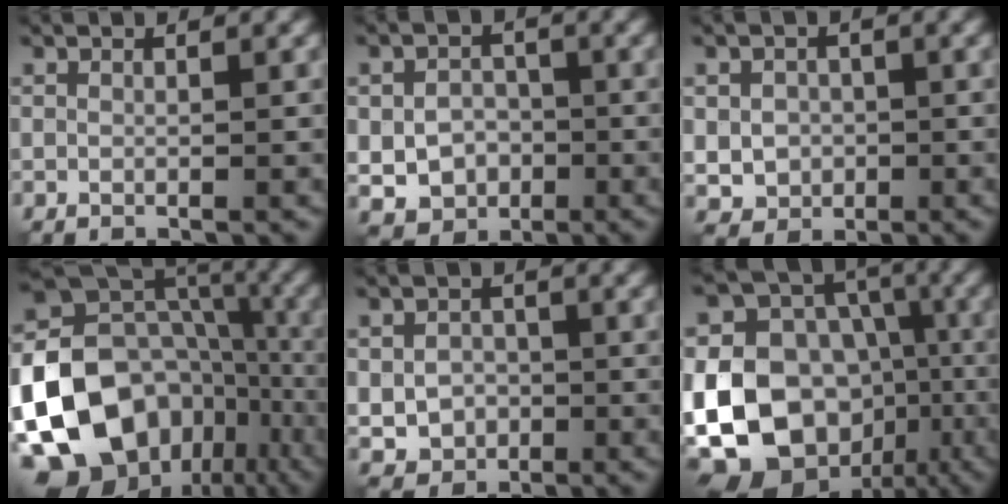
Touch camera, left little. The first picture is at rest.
{"total": 4.5, "force": [-1.0, 3.6, 2.4], "torque": [-0.047, -0.006, -0.019]}
{"total": 3.4, "force": [-0.2, 3.0, 1.5], "torque": [-0.024, -0.003, -0.004]}
{"total": 20.1, "force": [-6.2, 15.9, 10.5], "torque": [-0.218, -0.001, -0.110]}
{"total": 3.6, "force": [-0.6, 3.0, 1.8], "torque": [-0.036, -0.005, -0.011]}
{"total": 18.3, "force": [-4.5, 14.4, 10.3], "torque": [-0.196, -0.003, -0.083]}